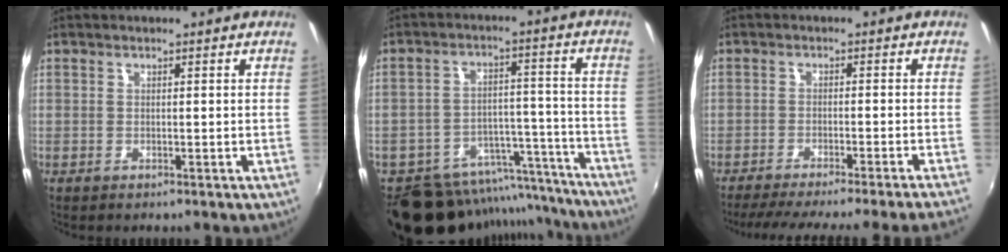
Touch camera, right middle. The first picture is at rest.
{"total": 18.5, "force": [-16.0, 7.8, 5.2], "torque": [-0.100, 0.044, -0.206]}
{"total": 15.4, "force": [-13.8, -2.2, 6.7], "torque": [-0.124, -0.028, -0.199]}